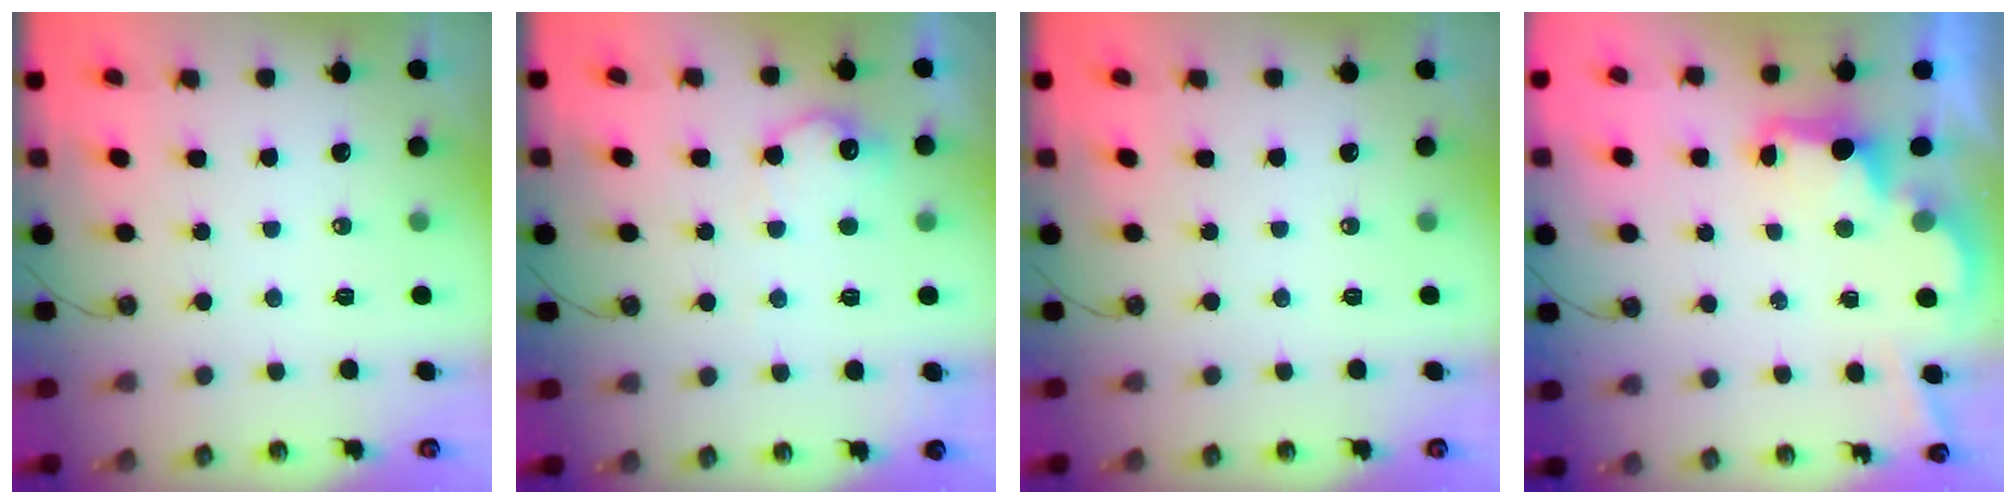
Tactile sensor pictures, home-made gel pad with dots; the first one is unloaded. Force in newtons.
{"total": 10.5, "press": 10.5, "slide": 0.3}
{"total": 0.0}
{"total": 2.5, "press": 2.3, "slide": 0.8}